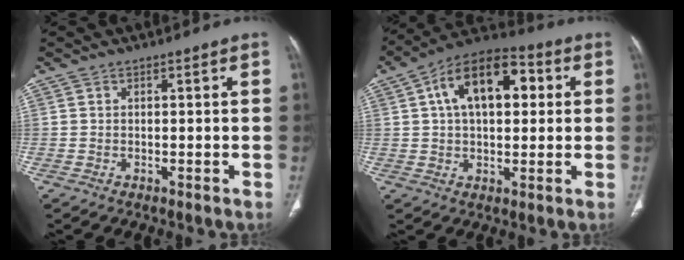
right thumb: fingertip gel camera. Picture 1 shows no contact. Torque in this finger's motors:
{"motor_torque": [1.37, 1.55, 0.27, -0.14, 0.34]}